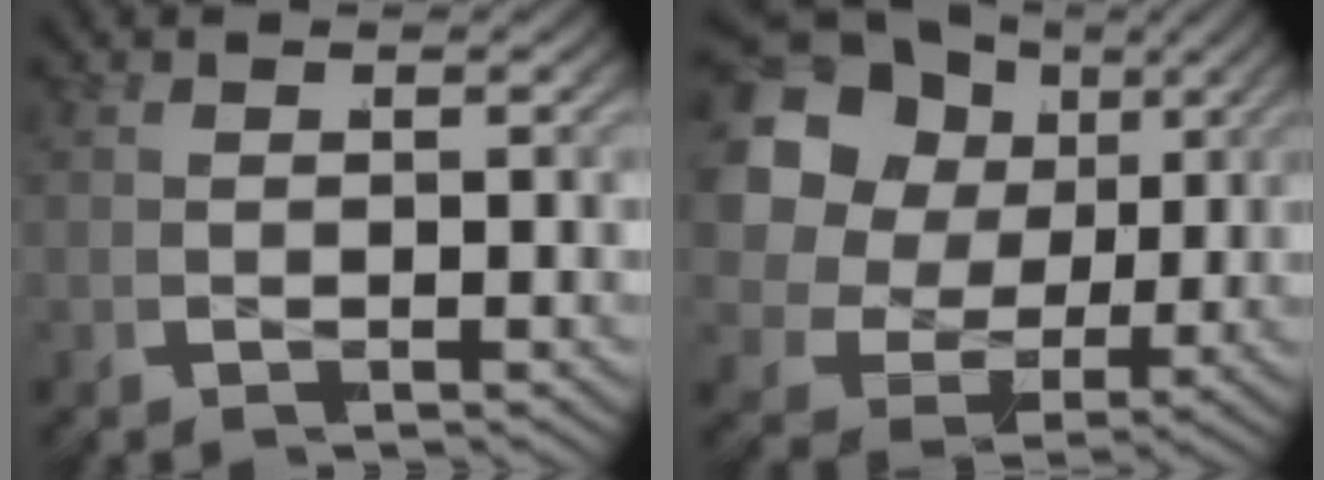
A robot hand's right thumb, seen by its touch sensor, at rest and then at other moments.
{"total": 14.0, "force": [2.7, 10.7, 8.5], "torque": [-0.189, 0.006, 0.033]}